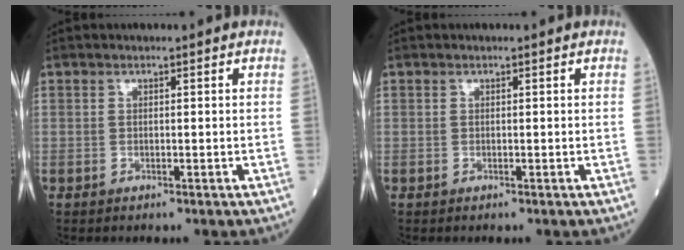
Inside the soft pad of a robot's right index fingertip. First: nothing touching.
{"total": 0.0}